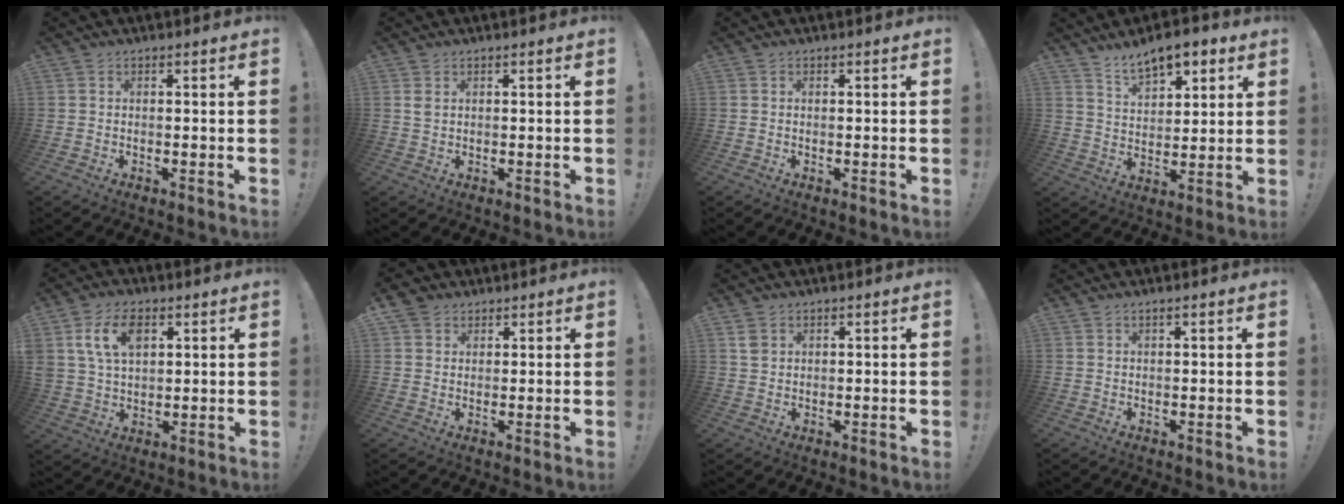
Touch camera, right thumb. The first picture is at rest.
{"total": 1.6, "force": [0.7, 1.0, 1.1], "torque": [-0.018, 0.001, 0.011]}
{"total": 0.0}
{"total": 9.9, "force": [7.1, 4.7, 5.0], "torque": [-0.072, -0.039, 0.130]}
{"total": 10.8, "force": [4.5, 6.9, 7.0], "torque": [-0.132, 0.001, 0.086]}
{"total": 3.8, "force": [2.5, 2.7, 0.9], "torque": [-0.014, -0.011, 0.048]}
{"total": 2.8, "force": [1.5, 1.9, 1.4], "torque": [-0.016, -0.003, 0.027]}
{"total": 1.1, "force": [0.6, -0.1, 0.9], "torque": [-0.023, 0.002, 0.011]}